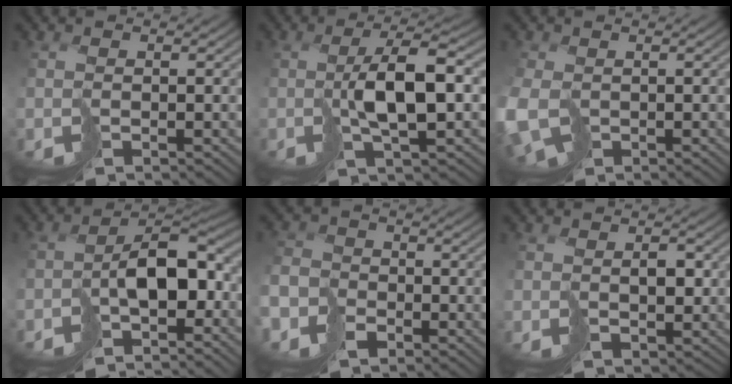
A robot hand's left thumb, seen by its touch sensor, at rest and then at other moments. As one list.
[{"total": 5.5, "force": [0.8, 1.5, 5.2], "torque": [-0.098, 0.010, 0.020]}, {"total": 6.8, "force": [-1.9, 4.6, 4.7], "torque": [-0.131, -0.032, -0.027]}, {"total": 6.9, "force": [-3.1, 3.5, 5.2], "torque": [-0.071, -0.001, -0.054]}, {"total": 6.3, "force": [-3.9, 4.5, 2.0], "torque": [-0.054, -0.023, -0.086]}, {"total": 2.6, "force": [0.8, 1.9, 1.5], "torque": [-0.018, 0.001, 0.026]}]